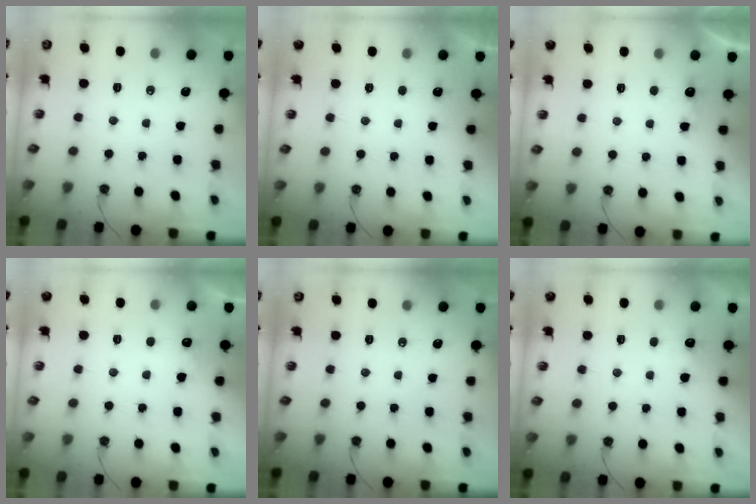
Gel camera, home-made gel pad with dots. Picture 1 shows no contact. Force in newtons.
{"total": 0.0}
{"total": 1.0, "press": 0.7, "slide": 0.8}
{"total": 6.0, "press": 5.8, "slide": 1.4}
{"total": 0.0}
{"total": 3.2, "press": 3.1, "slide": 0.8}